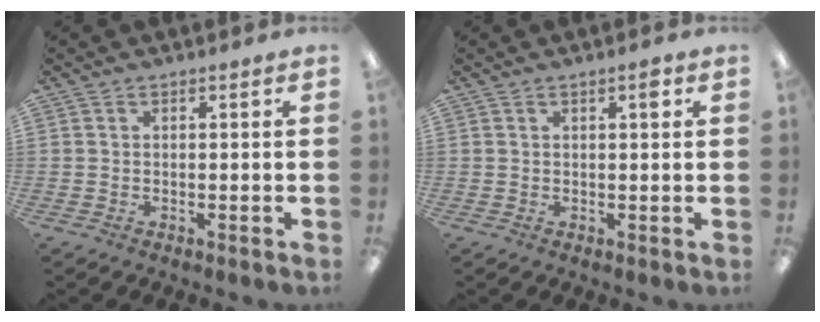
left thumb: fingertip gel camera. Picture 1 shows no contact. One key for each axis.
{"total": 2.1, "fx": 1.0, "fy": 0.5, "fz": 1.7, "tx": -0.020, "ty": -0.002, "tz": 0.013}